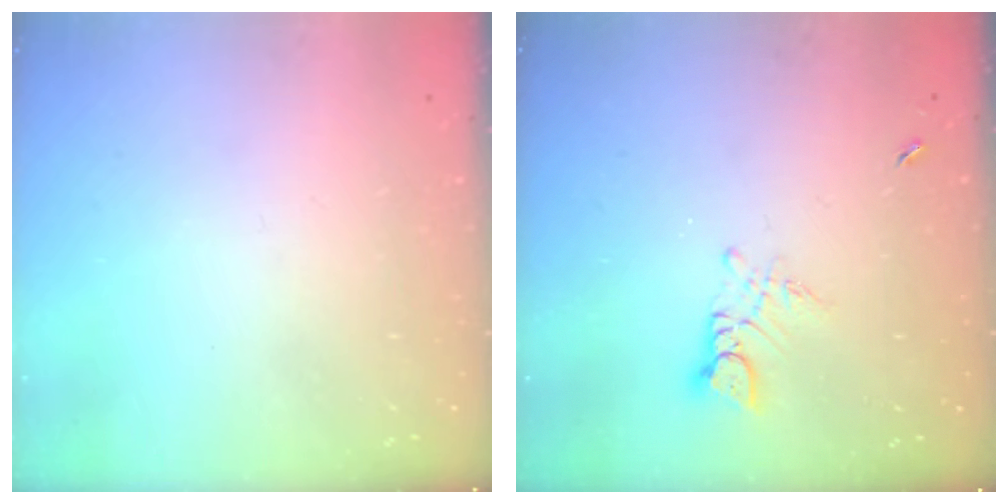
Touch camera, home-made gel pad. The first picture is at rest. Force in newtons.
{"total": 3.0, "press": 3.0, "slide": 0.2}